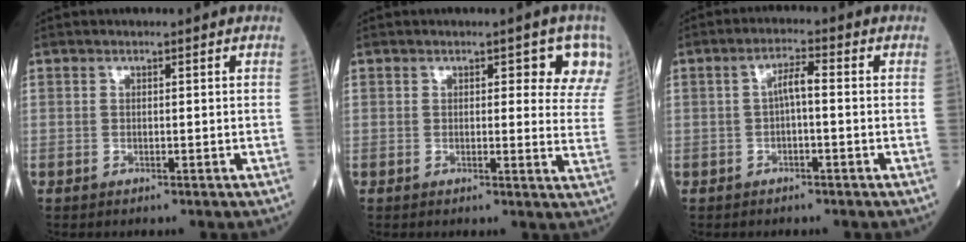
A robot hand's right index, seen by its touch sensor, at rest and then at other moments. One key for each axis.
{"total": 6.6, "fx": 4.0, "fy": 2.4, "fz": 4.7, "tx": -0.036, "ty": -0.006, "tz": 0.027}
{"total": 3.1, "fx": -0.2, "fy": 0.6, "fz": 3.0, "tx": -0.051, "ty": 0.010, "tz": -0.004}